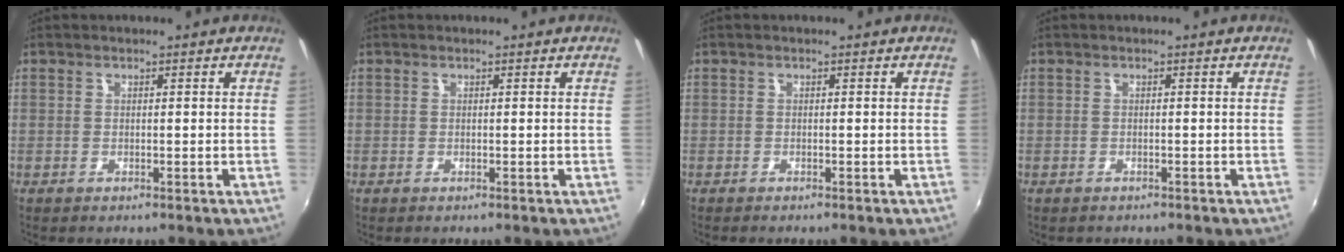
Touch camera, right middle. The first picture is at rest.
{"total": 0.0}
{"total": 0.5, "force": [-0.5, 0.1, 0.1], "torque": [-0.003, -0.004, -0.010]}
{"total": 1.0, "force": [-0.7, 0.6, 0.2], "torque": [-0.008, -0.001, -0.008]}